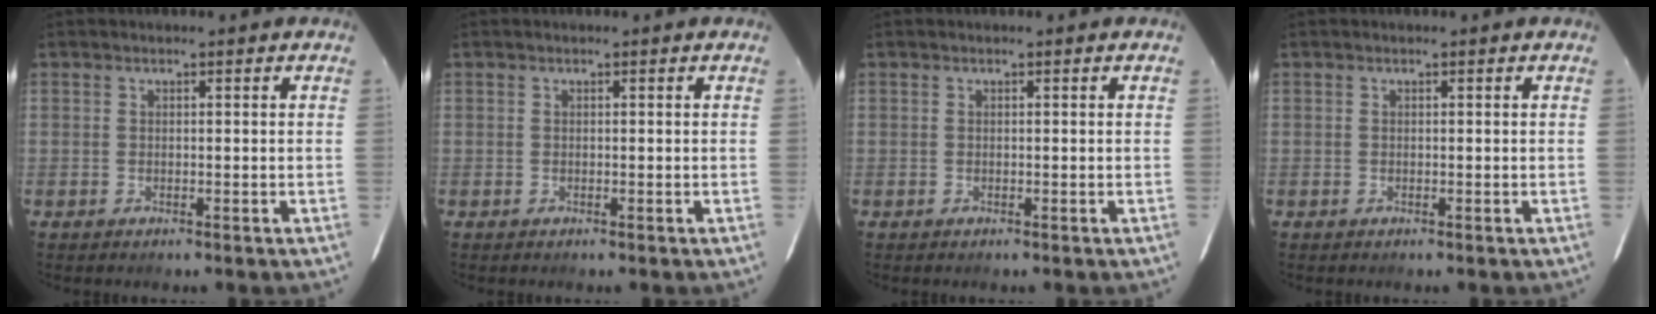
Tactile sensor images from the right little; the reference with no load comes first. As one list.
[{"total": 0.0}, {"total": 0.0}, {"total": 0.0}]